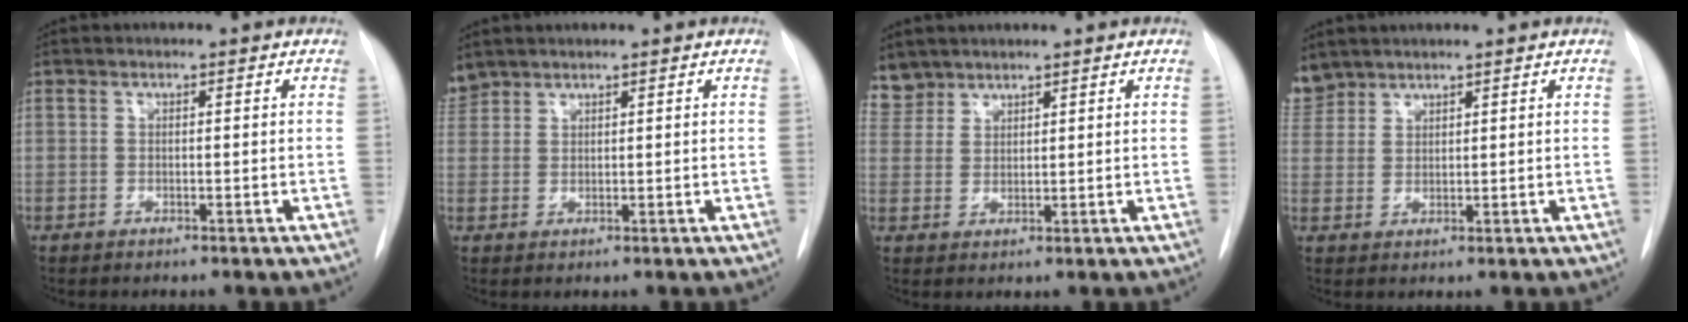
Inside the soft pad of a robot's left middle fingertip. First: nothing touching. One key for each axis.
{"total": 2.7, "fx": 2.5, "fy": 0.8, "fz": 0.0, "tx": -0.009, "ty": 0.016, "tz": 0.056}
{"total": 3.8, "fx": 3.5, "fy": 1.6, "fz": -0.4, "tx": 0.012, "ty": 0.009, "tz": 0.073}
{"total": 4.3, "fx": 4.0, "fy": 1.8, "fz": 0.0, "tx": -0.005, "ty": 0.013, "tz": 0.089}